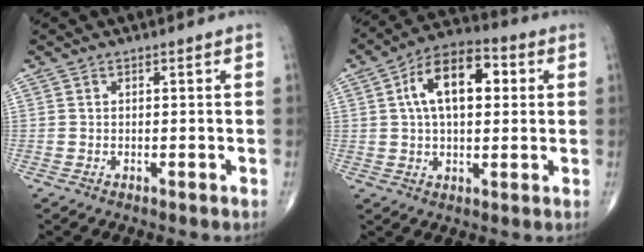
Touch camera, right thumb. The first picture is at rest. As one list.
[{"total": 13.9, "force": [3.0, 7.6, 11.2], "torque": [-0.170, 0.021, 0.042]}]